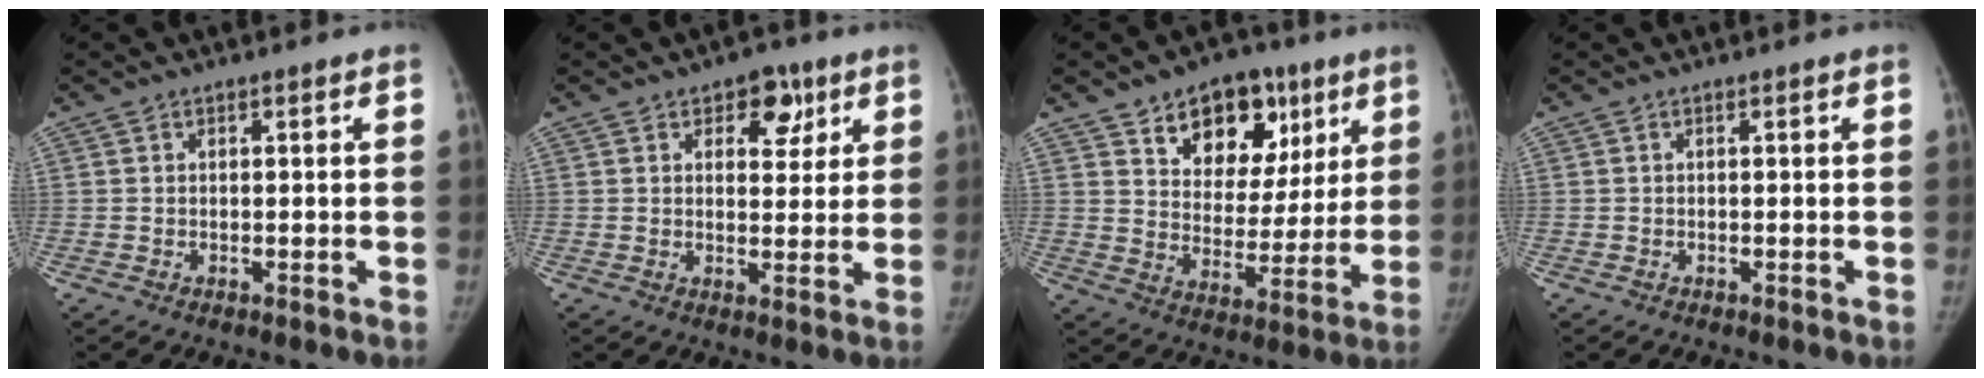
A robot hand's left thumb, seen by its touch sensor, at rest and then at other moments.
{"total": 6.6, "force": [3.5, 4.2, 3.7], "torque": [-0.011, -0.013, 0.045]}
{"total": 16.4, "force": [8.9, 10.8, 8.6], "torque": [-0.068, -0.033, 0.141]}
{"total": 0.0}